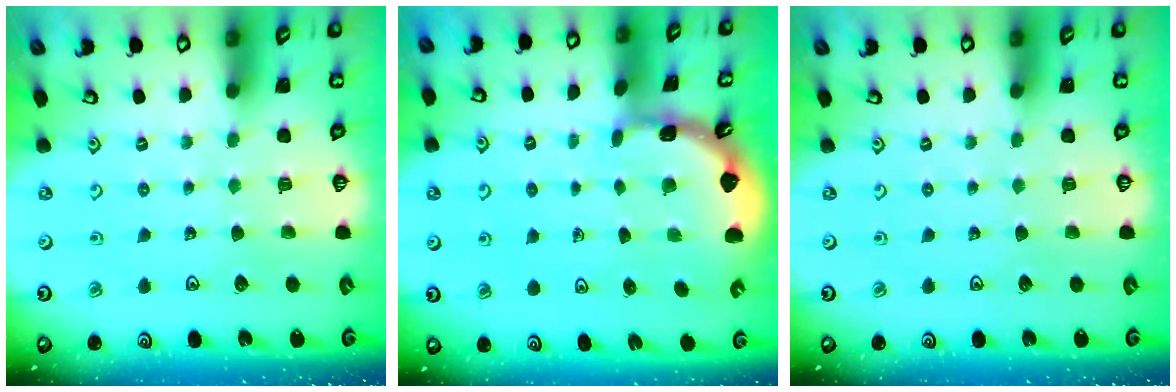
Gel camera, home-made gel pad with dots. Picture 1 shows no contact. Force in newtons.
{"total": 1.8, "press": 1.8, "slide": 0.1}
{"total": 0.0}